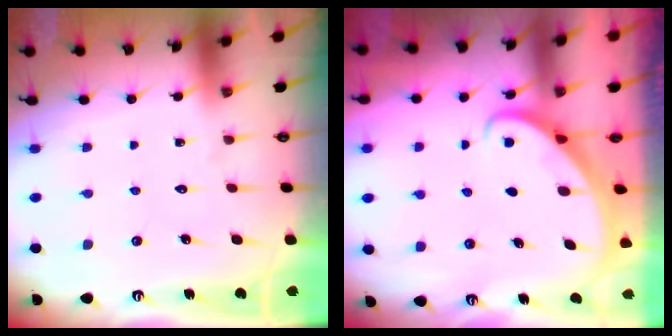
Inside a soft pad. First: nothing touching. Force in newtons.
{"total": 2.7, "press": 2.7, "slide": 0.2}